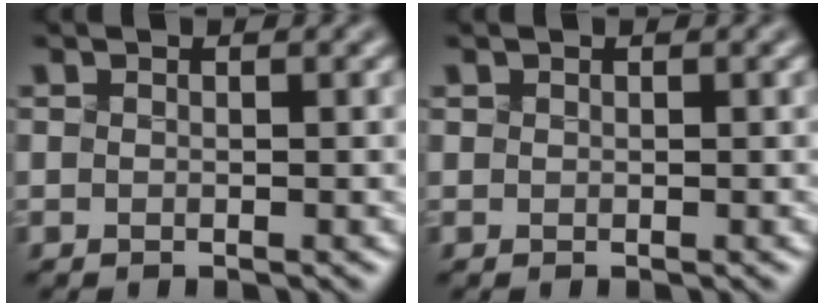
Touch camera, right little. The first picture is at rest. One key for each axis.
{"total": 0.5, "fx": 0.3, "fy": 0.4, "fz": 0.2, "tx": -0.010, "ty": 0.006, "tz": 0.010}